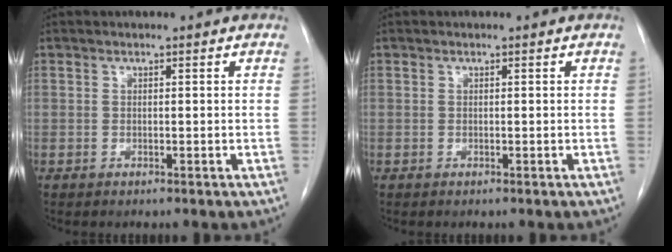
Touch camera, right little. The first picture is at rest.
{"total": 0.0}